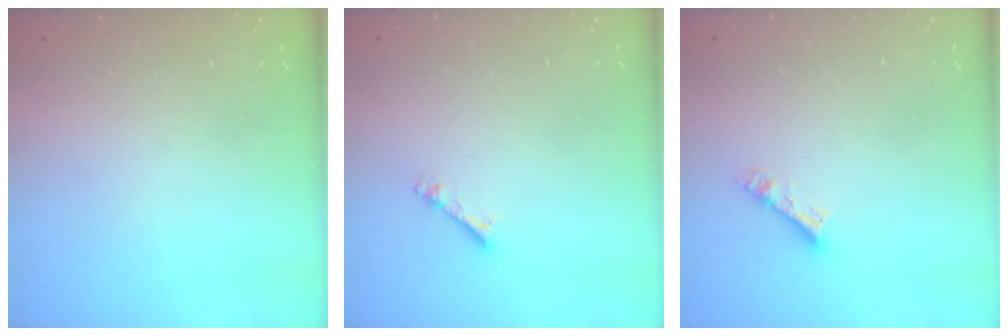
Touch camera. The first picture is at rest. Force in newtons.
{"total": 2.1, "press": 2.1, "slide": 0.3}
{"total": 4.7, "press": 4.7, "slide": 0.2}